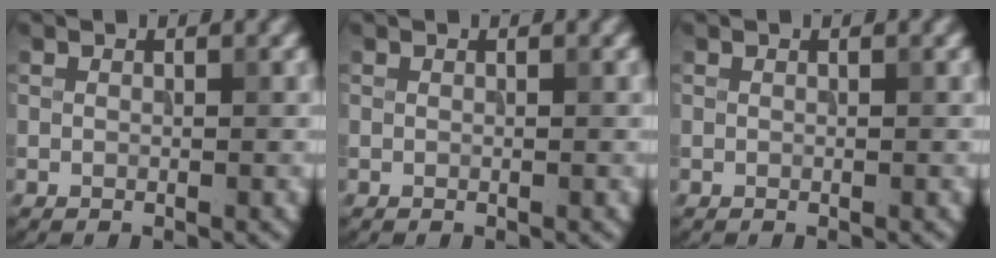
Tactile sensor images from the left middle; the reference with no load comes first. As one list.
[{"total": 0.0}, {"total": 0.0}]